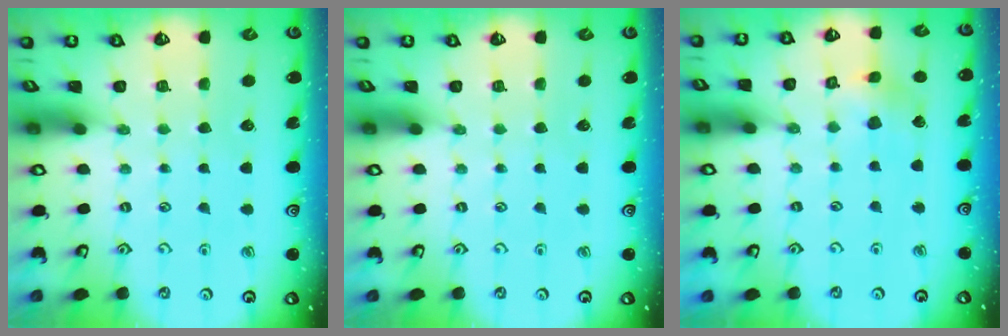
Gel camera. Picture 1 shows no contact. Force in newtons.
{"total": 0.0}
{"total": 6.2, "press": 6.2, "slide": 0.6}